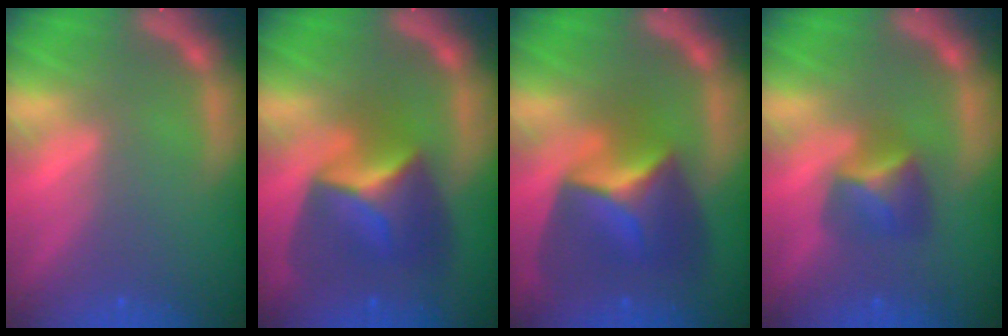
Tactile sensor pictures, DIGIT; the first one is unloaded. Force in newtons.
{"total": 7.4}
{"total": 7.9}
{"total": 3.4}